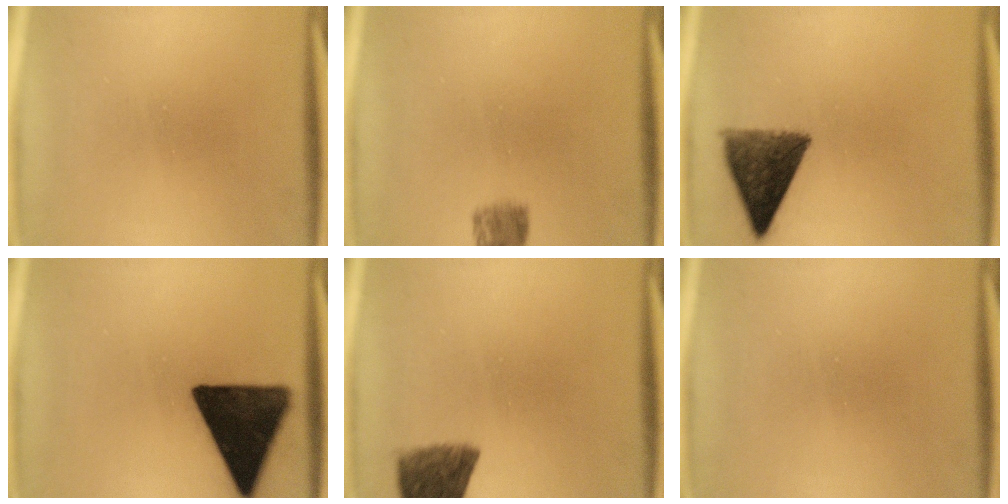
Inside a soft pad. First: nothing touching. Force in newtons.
{"total": 3.7}
{"total": 9.8}
{"total": 16.6}
{"total": 8.0}
{"total": 0.0}